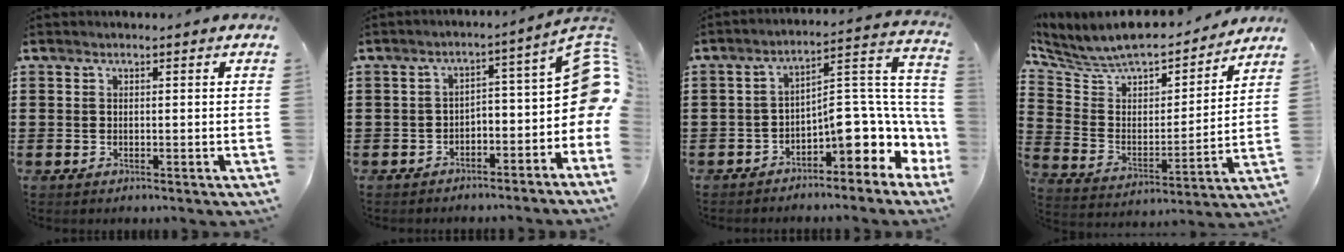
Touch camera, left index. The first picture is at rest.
{"total": 5.9, "force": [-2.8, 2.5, 4.5], "torque": [-0.061, 0.003, -0.055]}
{"total": 7.2, "force": [-1.2, 2.7, 6.6], "torque": [-0.094, -0.044, -0.032]}
{"total": 7.1, "force": [6.7, 2.0, 1.4], "torque": [-0.068, -0.055, 0.111]}